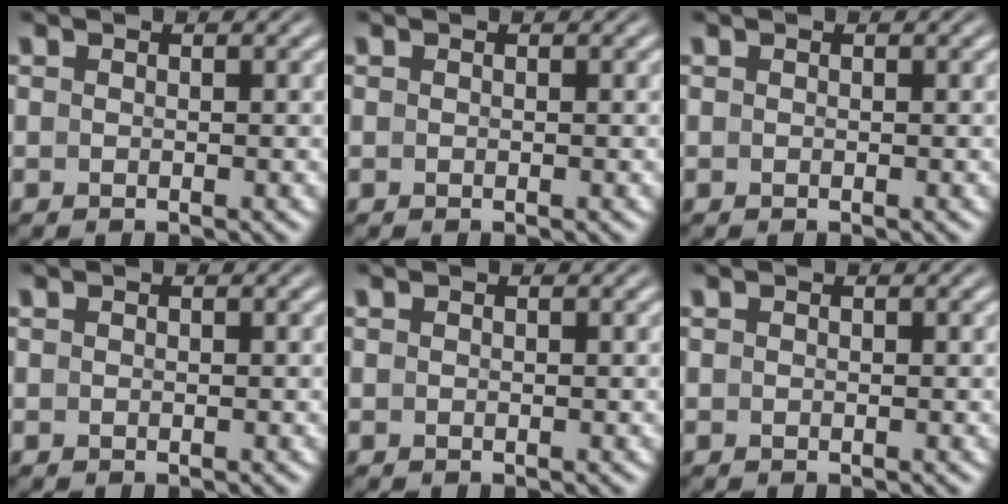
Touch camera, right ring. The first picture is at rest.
{"total": 0.0}
{"total": 0.0}
{"total": 0.0}
{"total": 0.0}
{"total": 0.0}